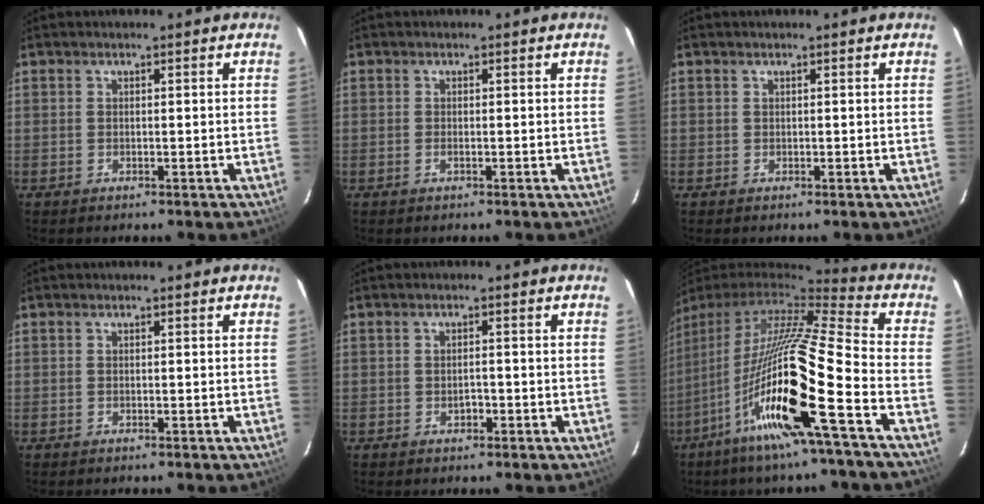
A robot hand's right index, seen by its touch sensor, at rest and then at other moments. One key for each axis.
{"total": 0.7, "fx": -0.3, "fy": 0.1, "fz": 0.7, "tx": -0.014, "ty": 0.001, "tz": -0.007}
{"total": 0.0}
{"total": 0.0}
{"total": 1.5, "fx": -0.6, "fy": 1.0, "fz": 1.0, "tx": -0.019, "ty": 0.005, "tz": -0.009}
{"total": 18.7, "fx": -7.2, "fy": -0.8, "fz": 17.3, "tx": -0.295, "ty": -0.039, "tz": -0.143}